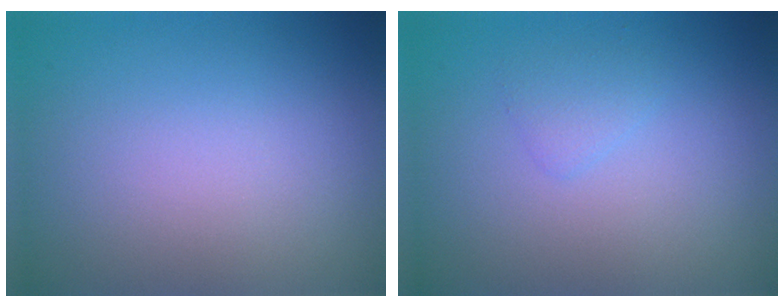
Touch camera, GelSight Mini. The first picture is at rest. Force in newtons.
{"total": 1.0, "press": 1.0, "slide": 0.1}